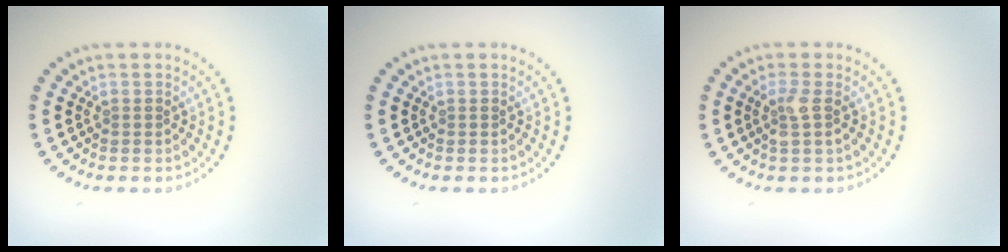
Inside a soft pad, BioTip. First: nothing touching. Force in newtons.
{"total": 0.0}
{"total": 1.7, "press": 1.4, "slide": 0.8}